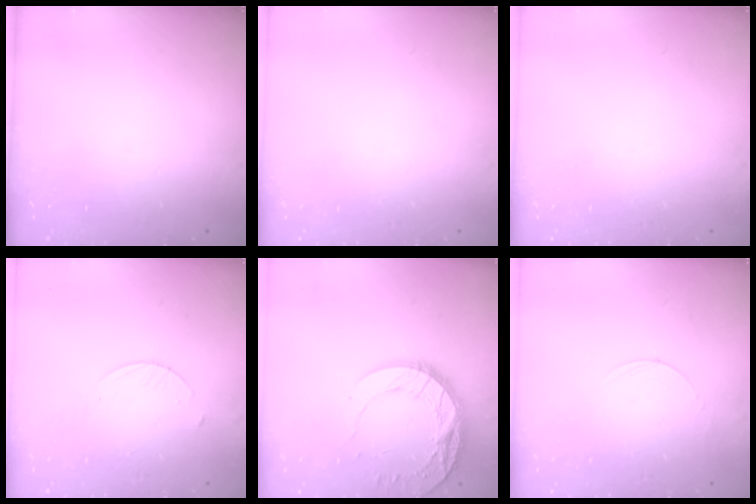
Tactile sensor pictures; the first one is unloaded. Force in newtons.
{"total": 0.0}
{"total": 0.0}
{"total": 2.7, "press": 2.6, "slide": 0.3}
{"total": 17.2, "press": 17.1, "slide": 1.5}
{"total": 3.0, "press": 3.0, "slide": 0.3}